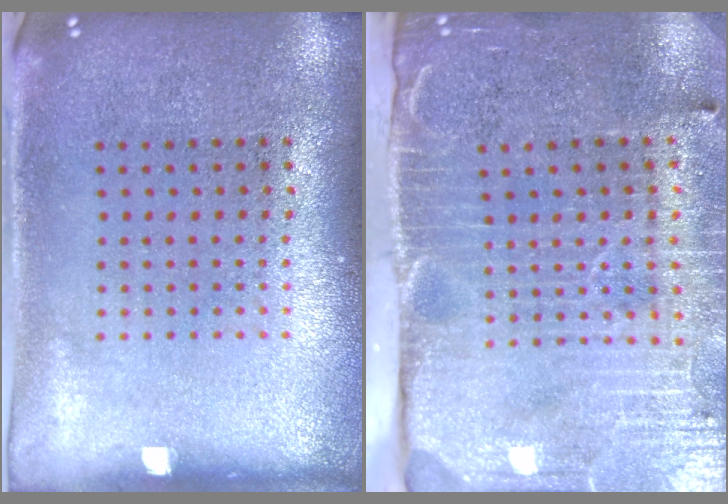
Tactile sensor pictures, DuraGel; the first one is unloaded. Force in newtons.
{"total": 4.7, "press": 3.9, "slide": 2.6}